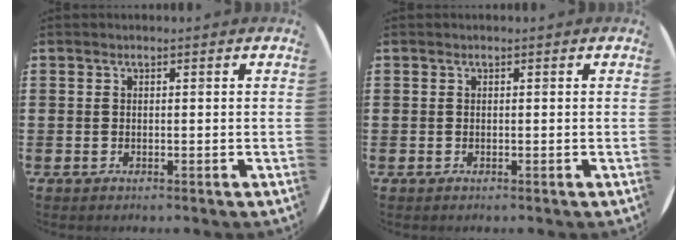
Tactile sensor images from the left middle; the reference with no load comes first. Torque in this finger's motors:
{"motor_torque": [-0.17, 0.04, 0.03, -0.01]}